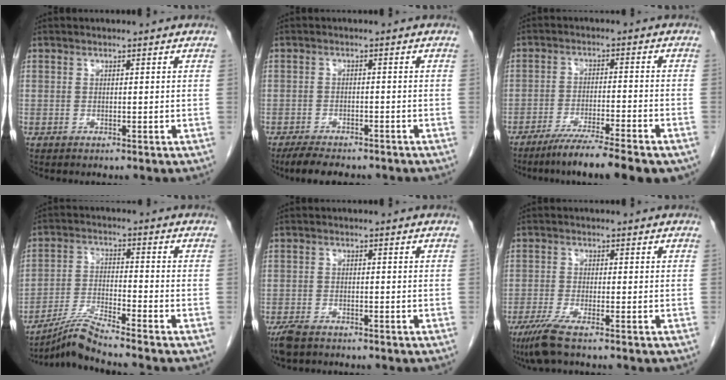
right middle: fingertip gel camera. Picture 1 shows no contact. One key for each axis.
{"total": 6.9, "fx": -5.7, "fy": 2.1, "fz": 3.1, "tx": -0.047, "ty": -0.009, "tz": -0.085}
{"total": 12.5, "fx": -9.7, "fy": 0.9, "fz": 7.9, "tx": -0.113, "ty": -0.025, "tz": -0.149}
{"total": 6.6, "fx": -5.9, "fy": -1.8, "fz": 2.3, "tx": -0.049, "ty": -0.023, "tz": -0.115}
{"total": 4.1, "fx": -3.3, "fy": 1.4, "fz": 1.9, "tx": -0.040, "ty": -0.008, "tz": -0.055}
{"total": 4.9, "fx": -3.4, "fy": 0.0, "fz": 3.5, "tx": -0.070, "ty": -0.016, "tz": -0.067}